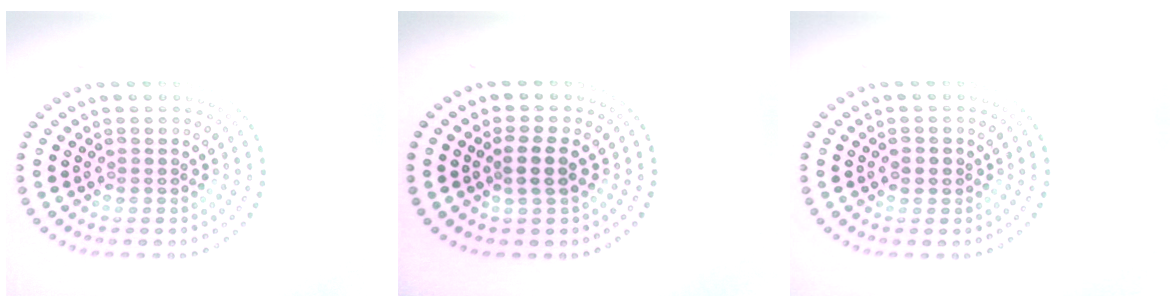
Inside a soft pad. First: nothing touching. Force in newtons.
{"total": 1.9, "press": 1.7, "slide": 0.8}
{"total": 1.0, "press": 1.0, "slide": 0.3}